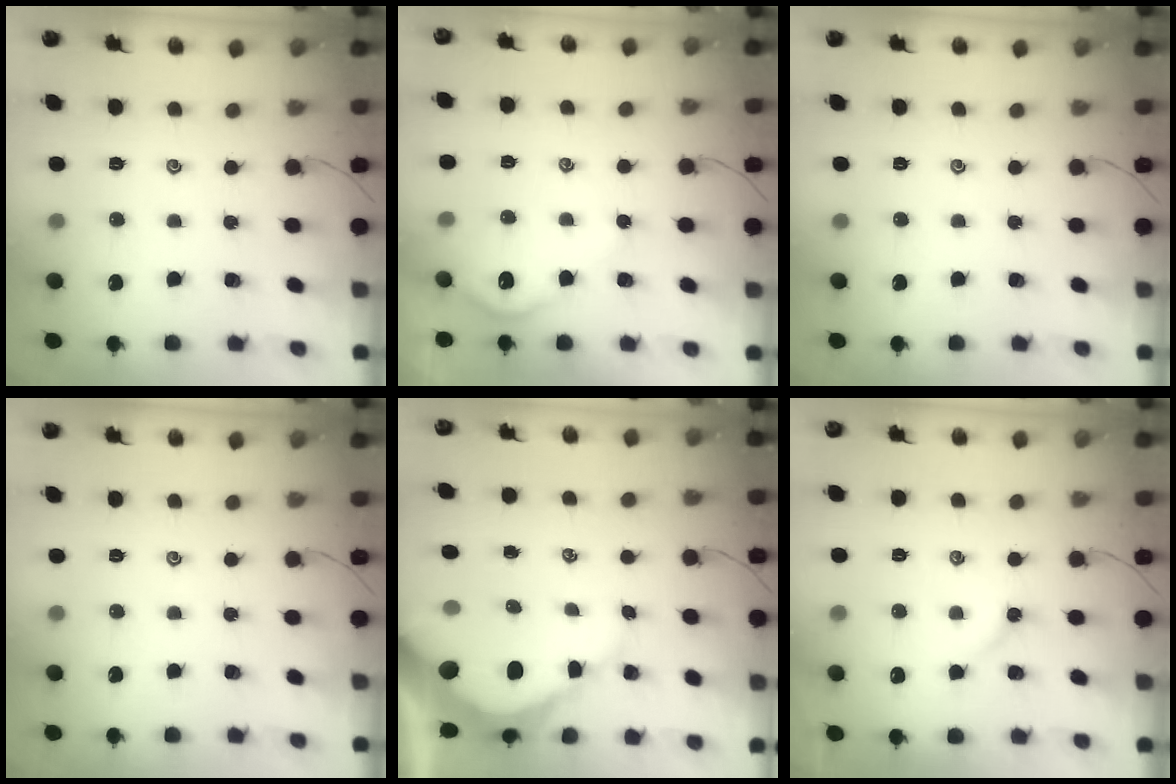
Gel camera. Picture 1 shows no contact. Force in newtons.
{"total": 3.2, "press": 3.2, "slide": 0.3}
{"total": 0.0}
{"total": 0.0}
{"total": 9.6, "press": 9.5, "slide": 0.9}
{"total": 3.0, "press": 3.0, "slide": 0.5}